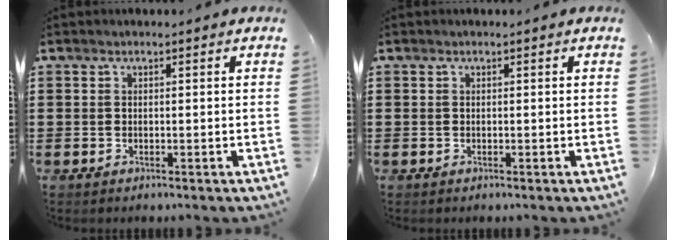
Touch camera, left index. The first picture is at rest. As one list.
[{"total": 0.0}]